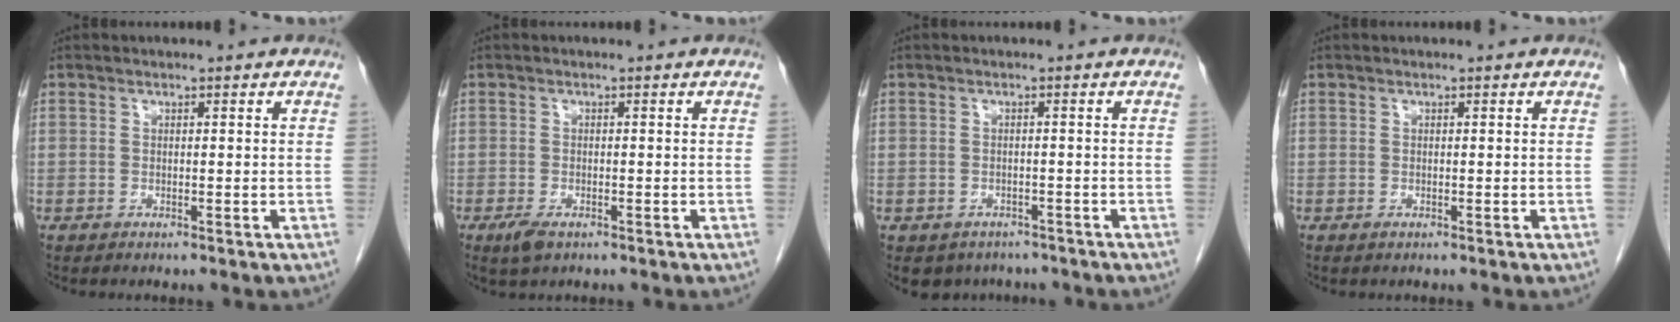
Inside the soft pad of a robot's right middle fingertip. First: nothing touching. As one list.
[{"total": 2.5, "force": [-1.4, 1.0, 1.7], "torque": [-0.040, -0.004, -0.021]}, {"total": 5.0, "force": [-4.1, 3.0, 0.6], "torque": [0.005, 0.007, -0.050]}, {"total": 0.0}]